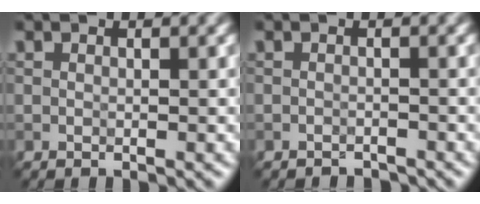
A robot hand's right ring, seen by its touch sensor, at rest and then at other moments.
{"total": 1.4, "force": [-1.3, 0.2, 0.1], "torque": [0.004, -0.003, -0.022]}